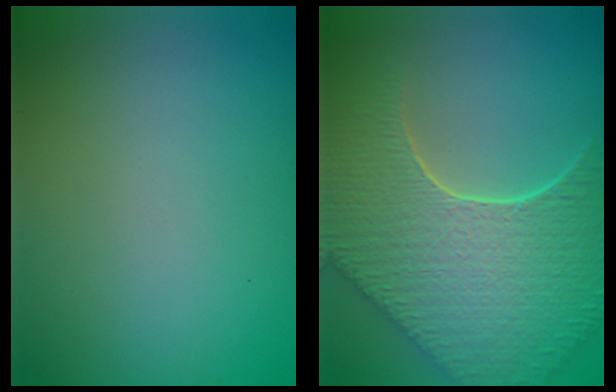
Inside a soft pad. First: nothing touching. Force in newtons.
{"total": 10.3, "press": 7.4, "slide": 7.2}